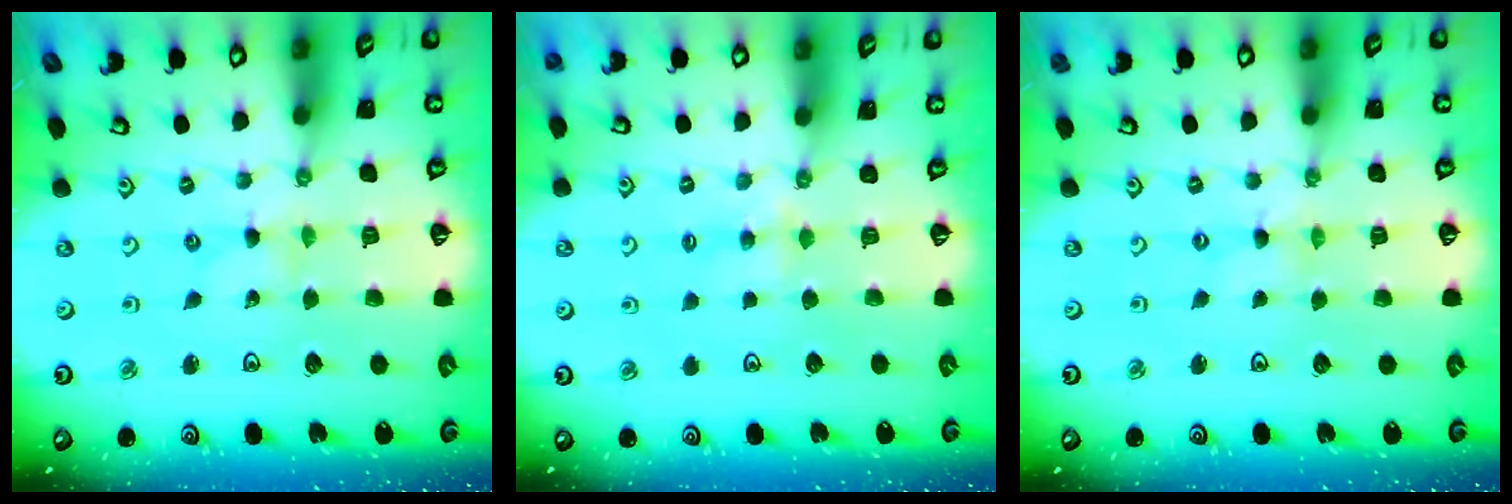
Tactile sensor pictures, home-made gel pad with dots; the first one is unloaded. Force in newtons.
{"total": 3.7, "press": 3.7, "slide": 0.5}
{"total": 0.0}